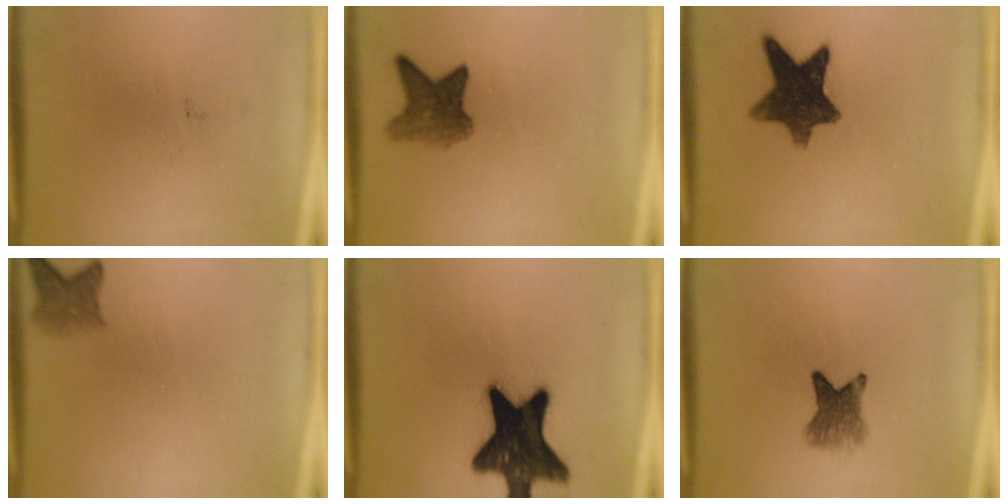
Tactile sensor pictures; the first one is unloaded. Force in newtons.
{"total": 5.6}
{"total": 10.9}
{"total": 2.9}
{"total": 19.0}
{"total": 4.8}